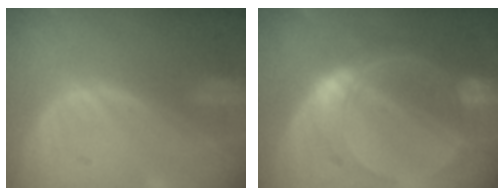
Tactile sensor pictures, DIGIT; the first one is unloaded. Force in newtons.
{"total": 8.7, "press": 8.7, "slide": 0.6}